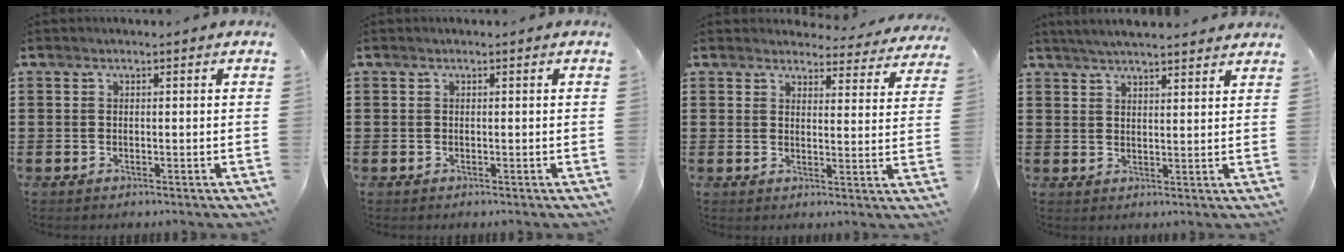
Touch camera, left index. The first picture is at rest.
{"total": 0.0}
{"total": 3.7, "force": [3.6, 0.5, 0.4], "torque": [-0.016, -0.022, 0.061]}
{"total": 3.7, "force": [3.6, -0.1, 1.1], "torque": [-0.030, -0.006, 0.065]}